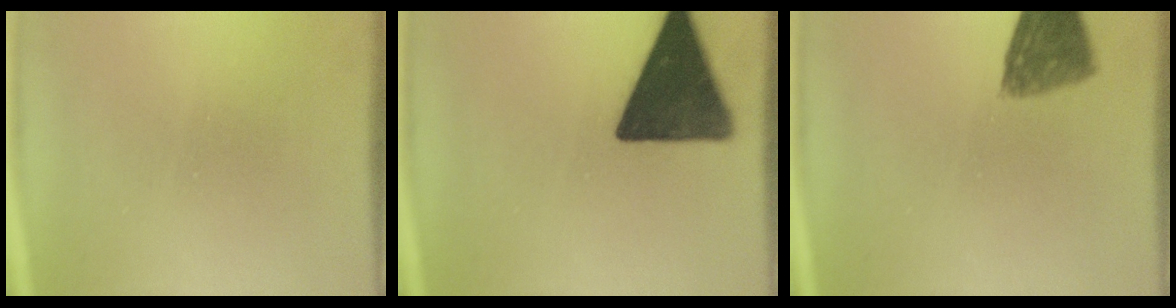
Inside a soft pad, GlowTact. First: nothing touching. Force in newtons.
{"total": 15.6}
{"total": 7.9}